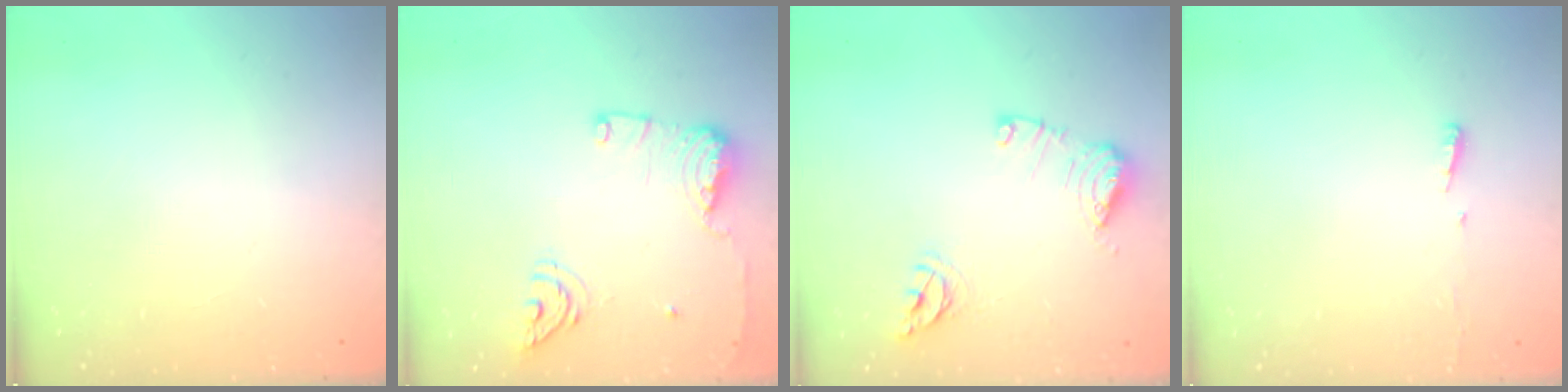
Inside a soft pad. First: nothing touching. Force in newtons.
{"total": 14.0, "press": 13.8, "slide": 2.7}
{"total": 11.2, "press": 11.1, "slide": 1.4}
{"total": 6.5, "press": 2.8, "slide": 5.8}